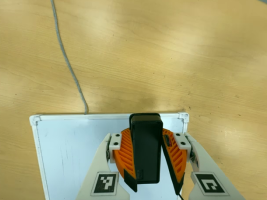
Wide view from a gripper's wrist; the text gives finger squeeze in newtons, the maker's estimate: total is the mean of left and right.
{"total": 8.7, "left": 8.6, "right": 8.7}